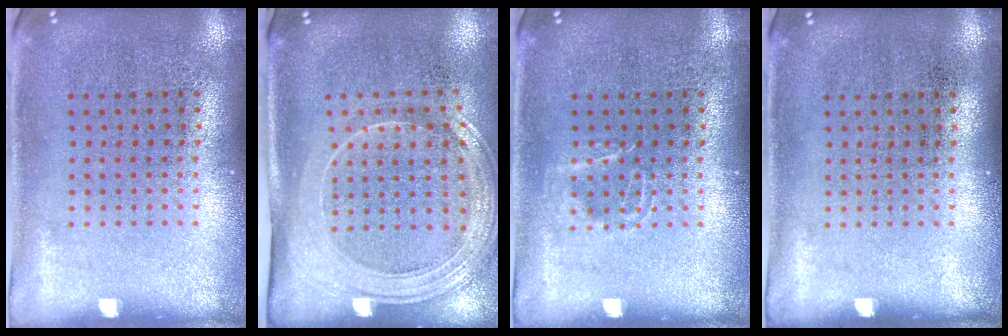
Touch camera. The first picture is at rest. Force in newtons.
{"total": 2.2, "press": 1.8, "slide": 1.1}
{"total": 1.1, "press": 1.0, "slide": 0.3}
{"total": 0.0}